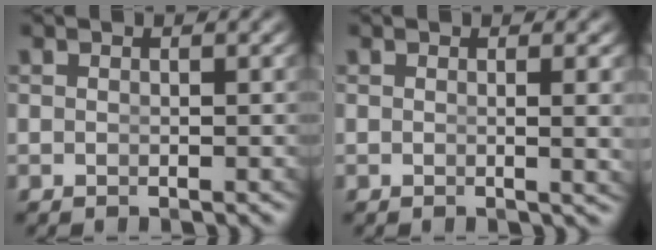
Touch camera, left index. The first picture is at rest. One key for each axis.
{"total": 1.6, "fx": 0.4, "fy": -0.3, "fz": 1.6, "tx": -0.017, "ty": -0.005, "tz": 0.006}